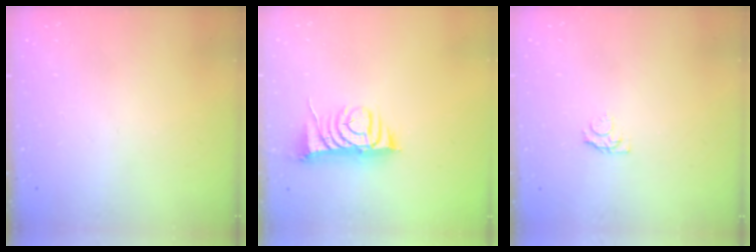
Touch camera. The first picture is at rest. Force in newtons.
{"total": 8.3, "press": 8.2, "slide": 1.0}
{"total": 4.0, "press": 4.0, "slide": 0.4}